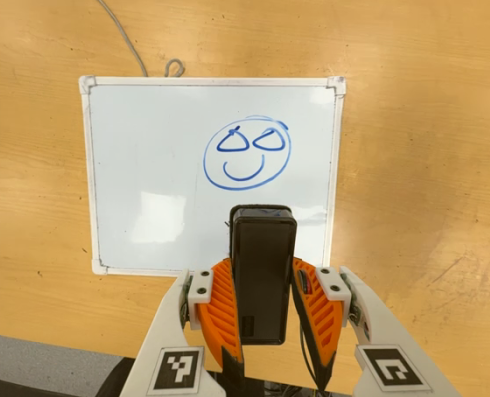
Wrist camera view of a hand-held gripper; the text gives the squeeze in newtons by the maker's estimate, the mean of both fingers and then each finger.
{"total": 4.7, "left": 3.0, "right": 6.4}